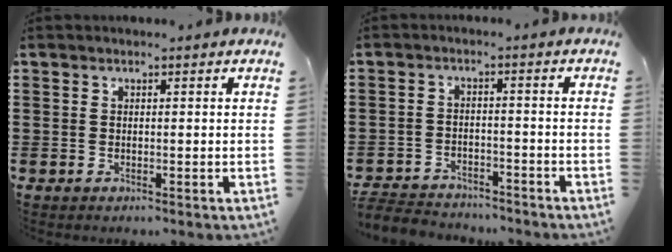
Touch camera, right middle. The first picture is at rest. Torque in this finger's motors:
{"motor_torque": [0.07, 0.01, 0.04, 0.05]}